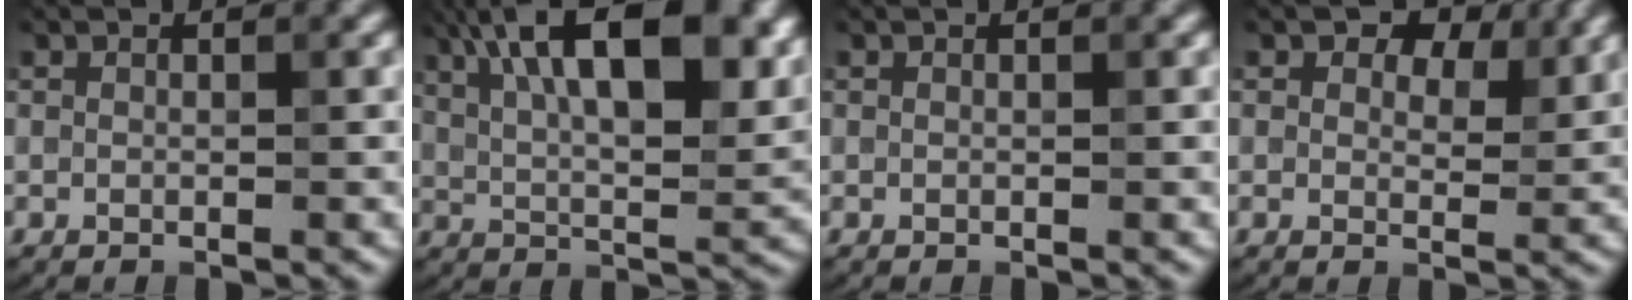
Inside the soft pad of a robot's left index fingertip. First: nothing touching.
{"total": 16.0, "force": [7.2, 6.3, 12.7], "torque": [-0.163, 0.033, 0.095]}
{"total": 0.0}
{"total": 4.5, "force": [2.4, 2.7, 2.7], "torque": [-0.036, -0.004, 0.030]}